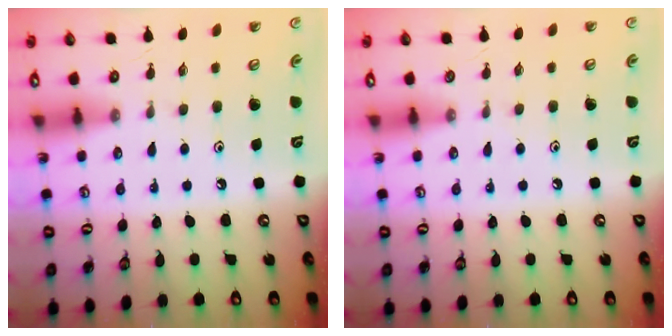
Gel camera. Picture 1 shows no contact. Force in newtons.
{"total": 2.6, "press": 2.6, "slide": 0.4}